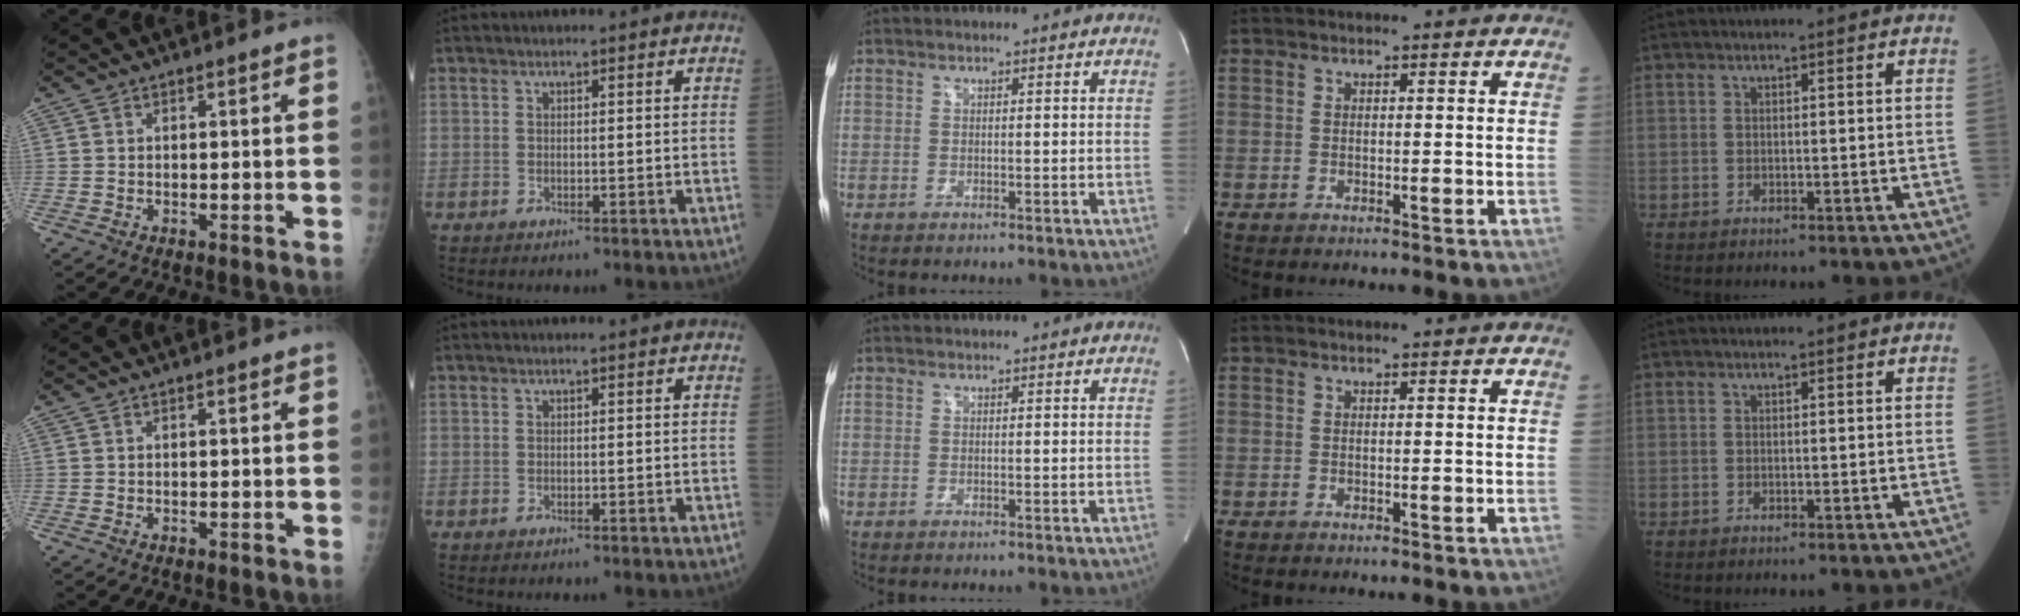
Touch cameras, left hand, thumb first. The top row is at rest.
{}